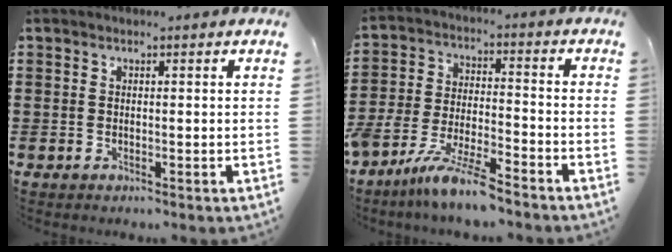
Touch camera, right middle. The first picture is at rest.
{"total": 9.0, "force": [-8.1, 0.2, 4.0], "torque": [-0.087, 0.002, -0.160]}